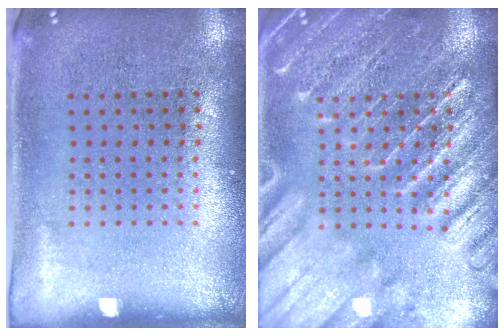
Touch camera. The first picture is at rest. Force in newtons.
{"total": 5.2, "press": 5.1, "slide": 0.7}